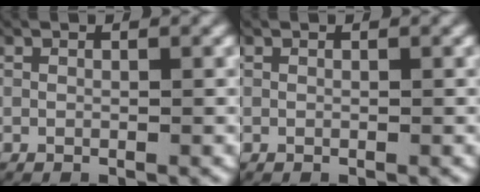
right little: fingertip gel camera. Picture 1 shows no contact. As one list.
[{"total": 0.0}]